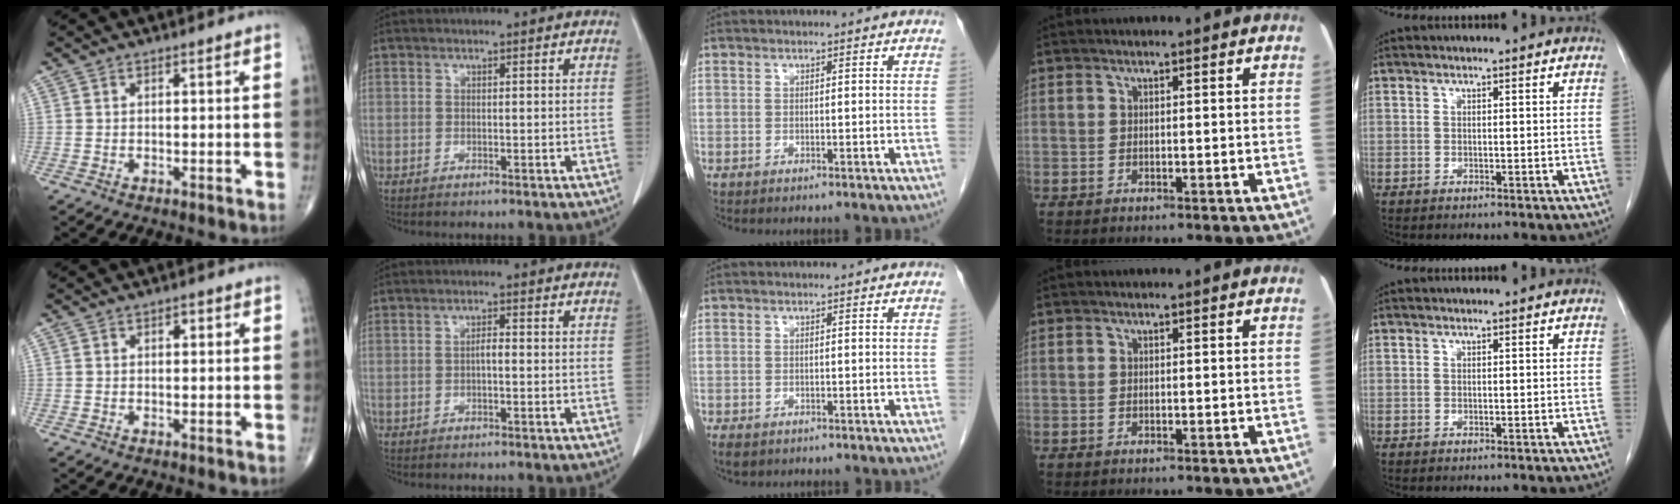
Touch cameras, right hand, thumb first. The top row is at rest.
{"thumb": {"total": 1.1, "force": [0.3, 0.7, 0.7], "torque": [-0.003, 0.002, 0.003]}, "index": {"total": 1.4, "force": [-0.2, 0.4, 1.4], "torque": [-0.023, 0.005, -0.006]}, "middle": {"total": 3.7, "force": [-2.3, 2.2, 1.8], "torque": [-0.043, -0.008, -0.033]}}